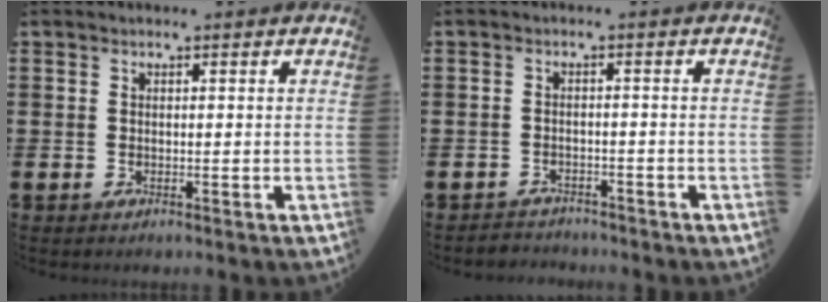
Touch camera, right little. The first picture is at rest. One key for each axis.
{"total": 1.7, "fx": -1.6, "fy": 0.2, "fz": -0.3, "tx": 0.000, "ty": 0.004, "tz": -0.038}